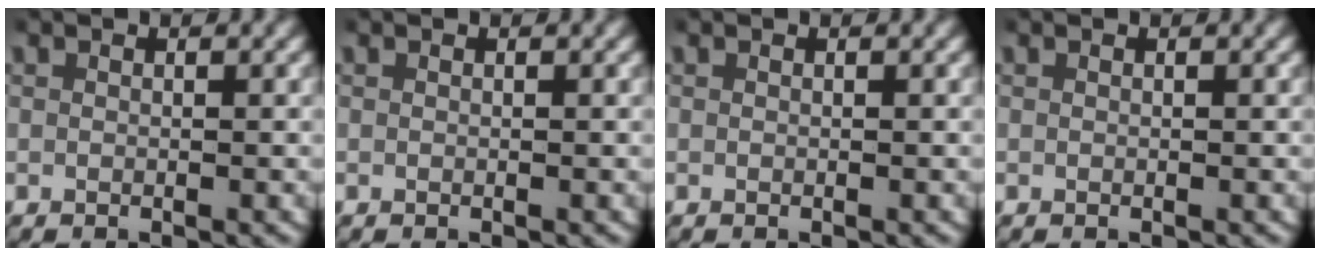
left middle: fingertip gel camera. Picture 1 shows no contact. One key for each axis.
{"total": 0.0}
{"total": 0.0}
{"total": 0.0}